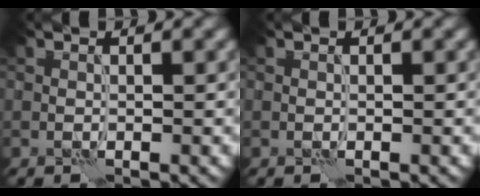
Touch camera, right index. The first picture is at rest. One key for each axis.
{"total": 0.0}